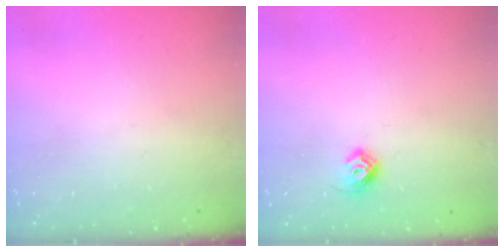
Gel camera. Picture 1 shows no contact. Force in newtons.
{"total": 6.4, "press": 6.3, "slide": 0.9}